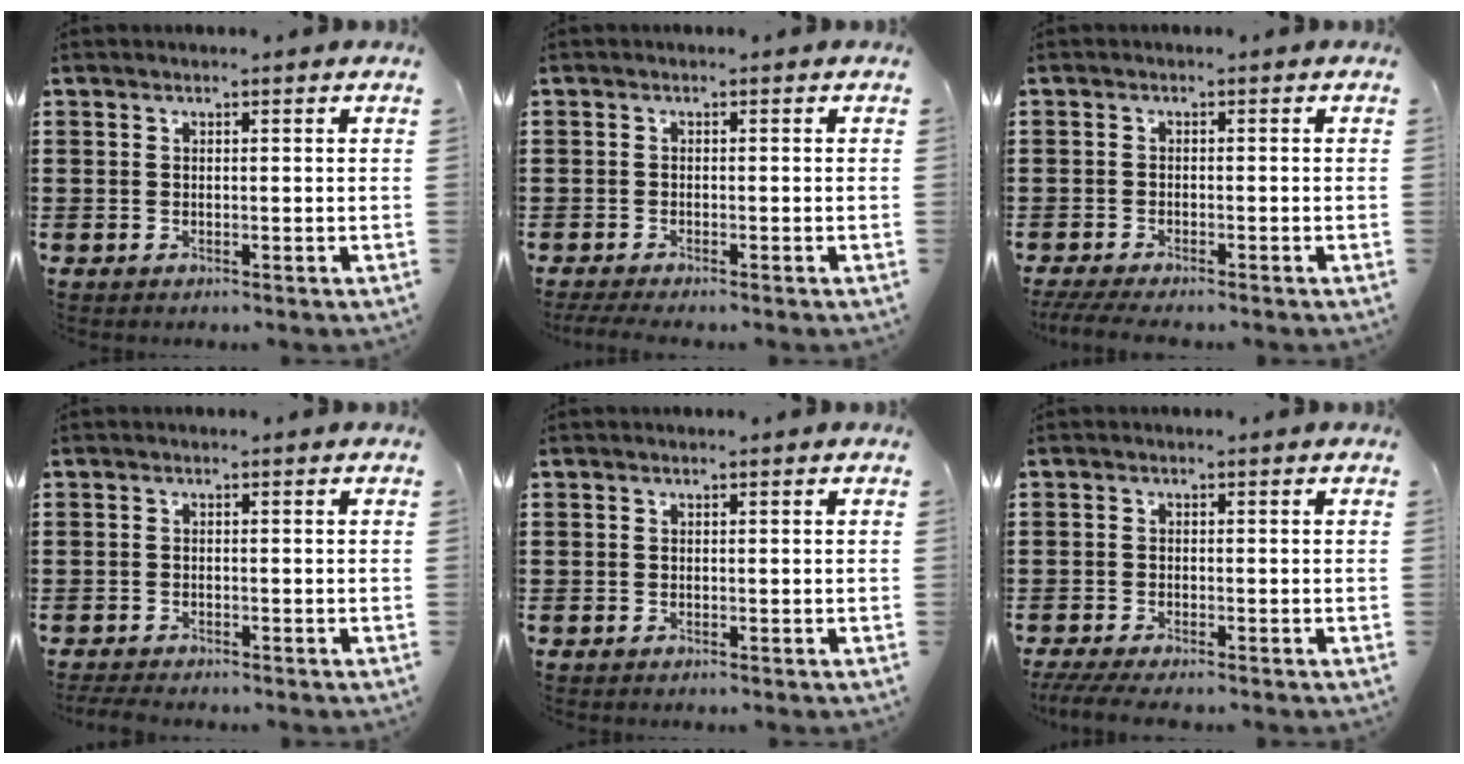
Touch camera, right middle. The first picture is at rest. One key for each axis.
{"total": 1.1, "fx": -1.0, "fy": -0.1, "fz": 0.4, "tx": -0.010, "ty": -0.006, "tz": -0.018}
{"total": 2.2, "fx": -2.0, "fy": 0.0, "fz": 0.8, "tx": -0.022, "ty": -0.005, "tz": -0.042}
{"total": 1.6, "fx": -1.5, "fy": 0.1, "fz": 0.3, "tx": -0.010, "ty": -0.003, "tz": -0.031}
{"total": 0.0}
{"total": 2.3, "fx": -2.1, "fy": 0.0, "fz": 1.0, "tx": -0.033, "ty": -0.009, "tz": -0.047}